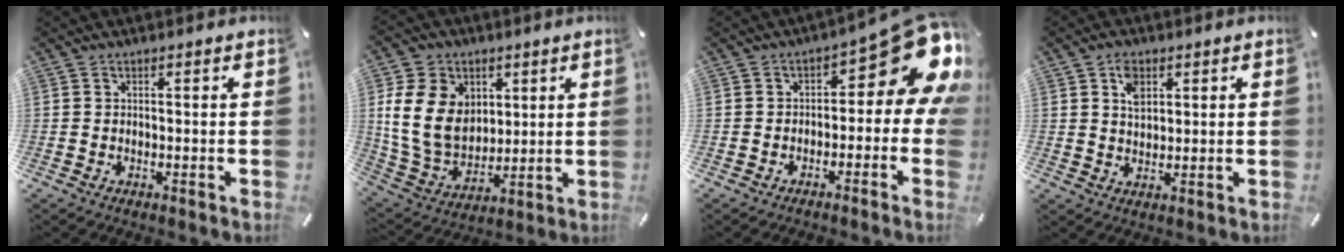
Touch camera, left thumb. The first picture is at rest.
{"total": 15.1, "force": [3.4, 12.4, 8.0], "torque": [-0.179, -0.007, 0.065]}
{"total": 14.2, "force": [5.2, 6.7, 11.4], "torque": [-0.132, -0.047, 0.084]}
{"total": 4.8, "force": [2.0, 3.3, 2.9], "torque": [-0.049, 0.000, 0.033]}